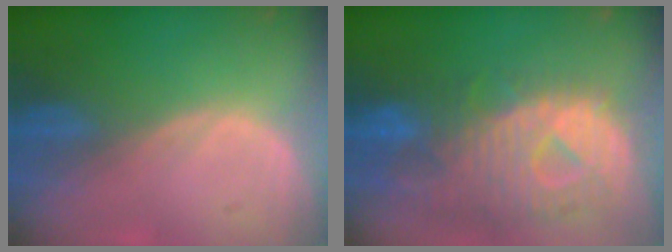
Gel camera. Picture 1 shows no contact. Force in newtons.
{"total": 12.5, "press": 10.8, "slide": 6.4}